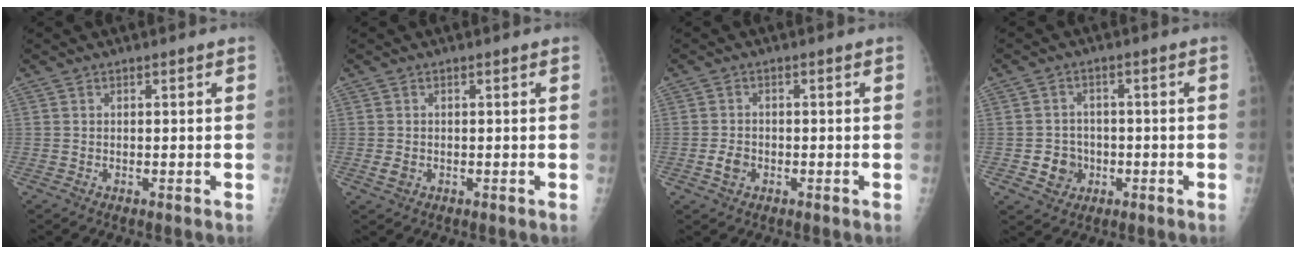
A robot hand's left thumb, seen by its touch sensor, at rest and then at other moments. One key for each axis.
{"total": 1.5, "fx": -0.3, "fy": 1.2, "fz": 0.8, "tx": -0.014, "ty": -0.001, "tz": -0.001}
{"total": 2.7, "fx": -0.9, "fy": 2.0, "fz": 1.4, "tx": -0.022, "ty": 0.005, "tz": -0.016}
{"total": 5.1, "fx": -1.3, "fy": 4.7, "fz": 1.6, "tx": -0.001, "ty": 0.010, "tz": -0.016}